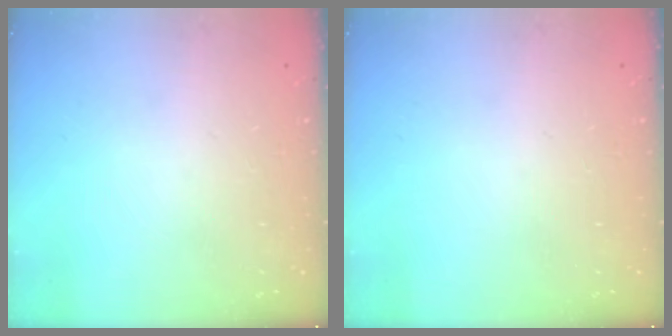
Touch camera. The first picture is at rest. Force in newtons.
{"total": 0.0}